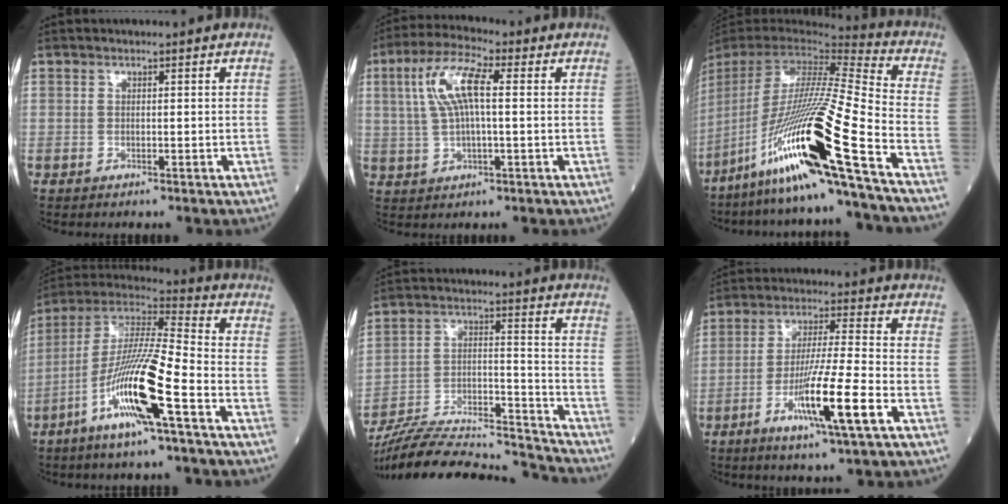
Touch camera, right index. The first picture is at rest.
{"total": 8.9, "force": [1.8, 2.0, 8.4], "torque": [-0.180, 0.021, 0.035]}
{"total": 25.8, "force": [-14.3, -0.8, 21.5], "torque": [-0.422, -0.052, -0.269]}
{"total": 15.3, "force": [-6.4, 0.3, 13.9], "torque": [-0.279, -0.007, -0.126]}
{"total": 23.4, "force": [-22.1, 1.7, 7.5], "torque": [-0.133, 0.003, -0.346]}
{"total": 11.7, "force": [-4.7, -0.4, 10.7], "torque": [-0.199, -0.016, -0.088]}